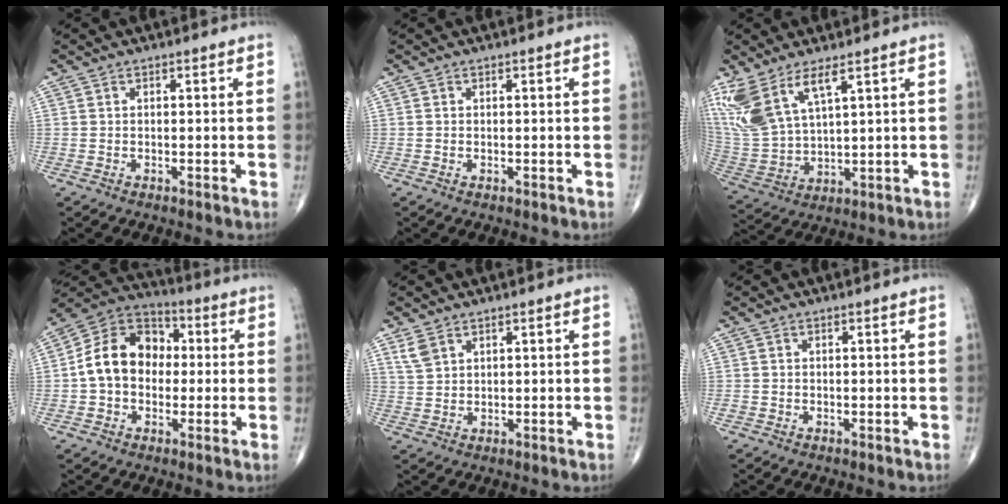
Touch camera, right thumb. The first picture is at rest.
{"total": 0.0}
{"total": 13.1, "force": [7.7, 4.7, 9.5], "torque": [-0.217, -0.029, 0.174]}
{"total": 13.6, "force": [0.0, 10.5, 8.7], "torque": [-0.129, 0.039, -0.011]}
{"total": 3.2, "force": [2.1, 1.9, 1.5], "torque": [-0.029, -0.004, 0.052]}
{"total": 0.6, "force": [-0.2, 0.6, 0.2], "torque": [0.002, 0.001, -0.003]}